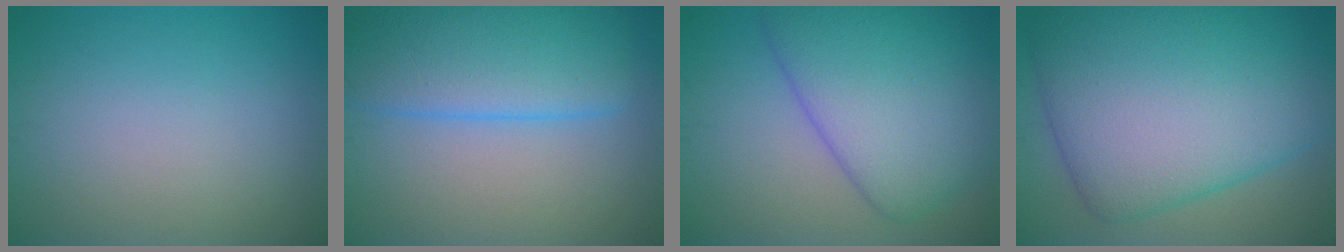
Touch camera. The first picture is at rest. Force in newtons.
{"total": 7.6, "press": 7.6, "slide": 0.4}
{"total": 8.6, "press": 8.6, "slide": 0.4}
{"total": 14.6, "press": 14.6, "slide": 0.1}